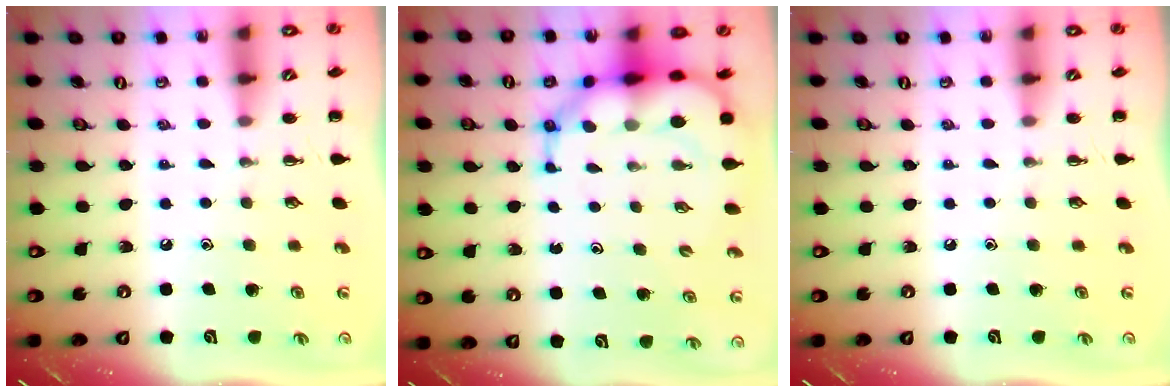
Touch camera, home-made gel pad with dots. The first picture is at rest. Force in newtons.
{"total": 9.7, "press": 9.3, "slide": 2.7}
{"total": 0.0}